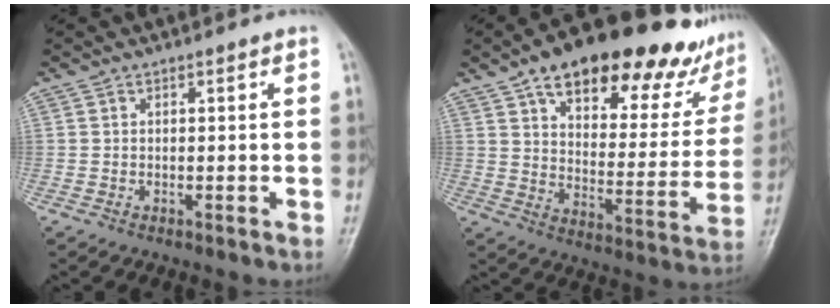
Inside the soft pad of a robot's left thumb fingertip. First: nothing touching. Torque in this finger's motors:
{"motor_torque": [3.03, 1.48, 1.12, -1.65, 0.37]}